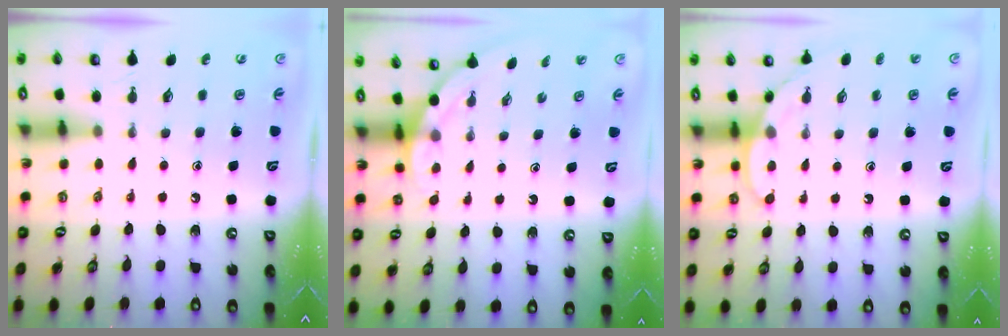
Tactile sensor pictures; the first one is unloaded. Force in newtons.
{"total": 2.2, "press": 2.2, "slide": 0.0}
{"total": 6.6, "press": 6.6, "slide": 0.2}